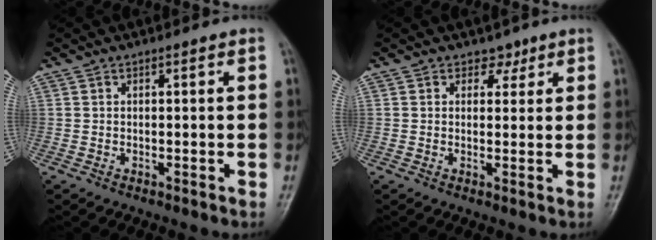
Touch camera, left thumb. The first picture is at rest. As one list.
[{"total": 2.3, "force": [1.5, 1.7, 0.4], "torque": [0.017, -0.006, 0.014]}]